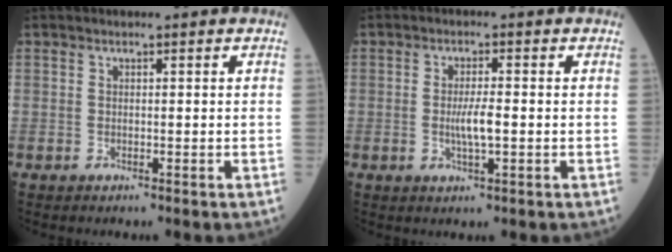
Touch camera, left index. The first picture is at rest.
{"total": 3.5, "force": [-0.6, 0.4, 3.4], "torque": [-0.069, -0.004, -0.011]}